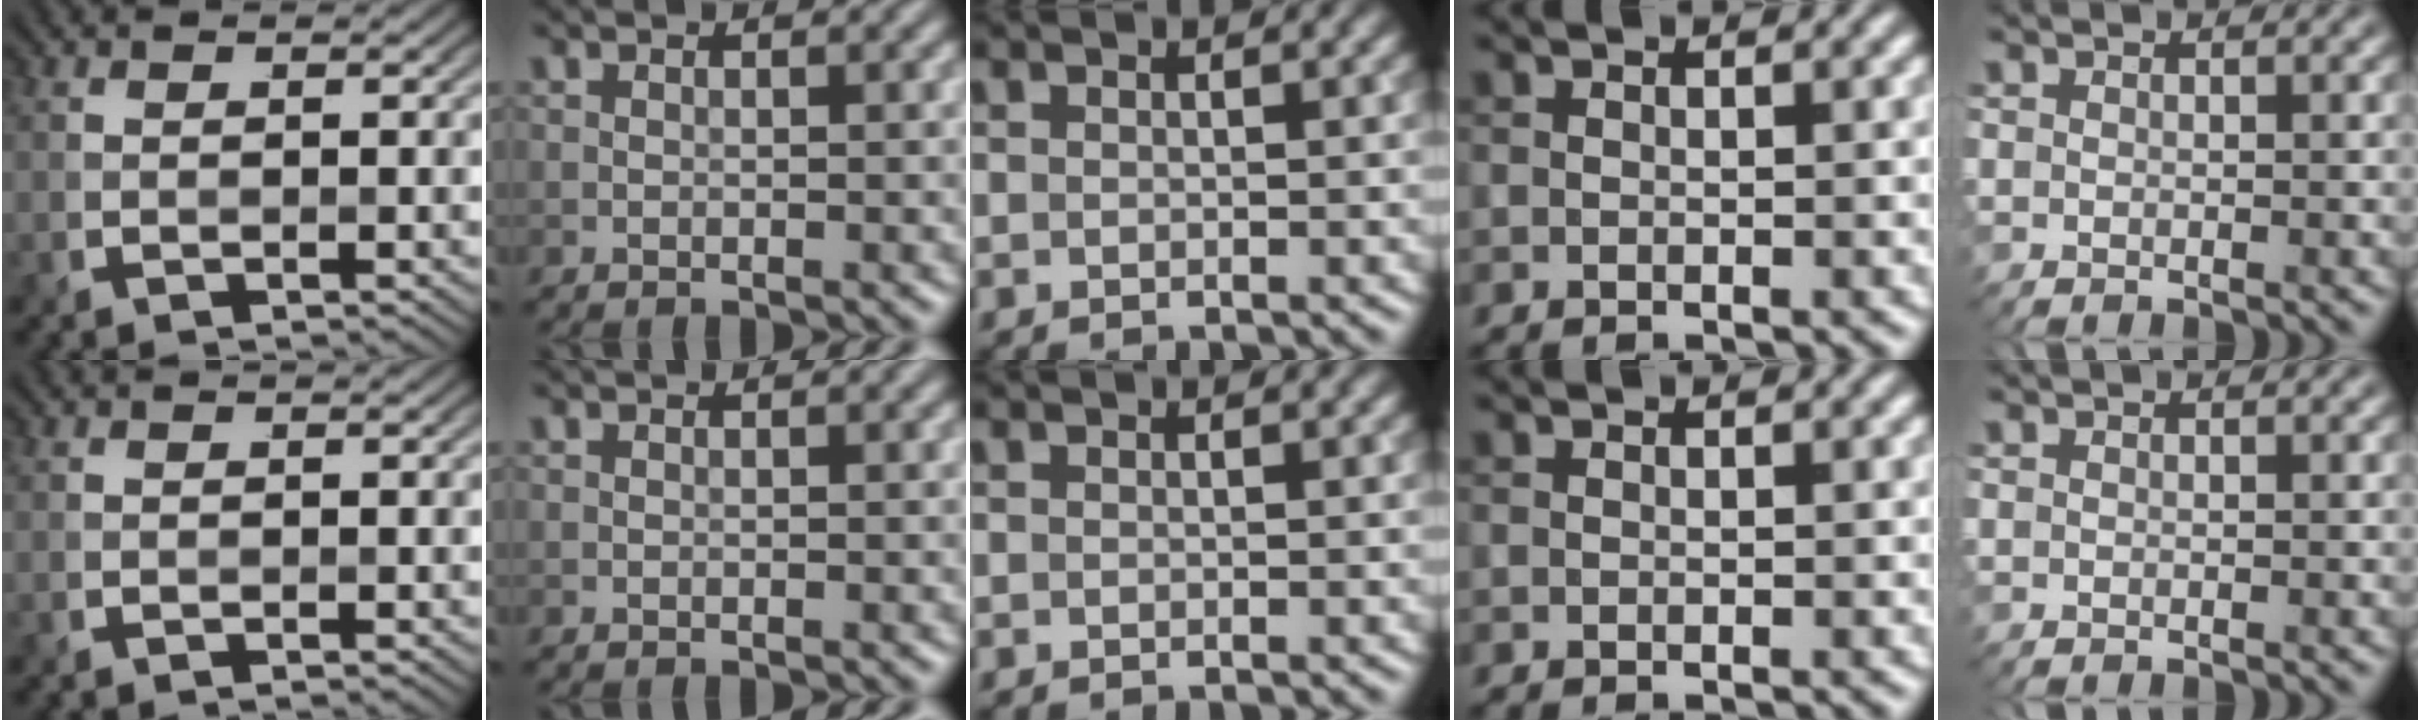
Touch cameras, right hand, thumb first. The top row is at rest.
{}